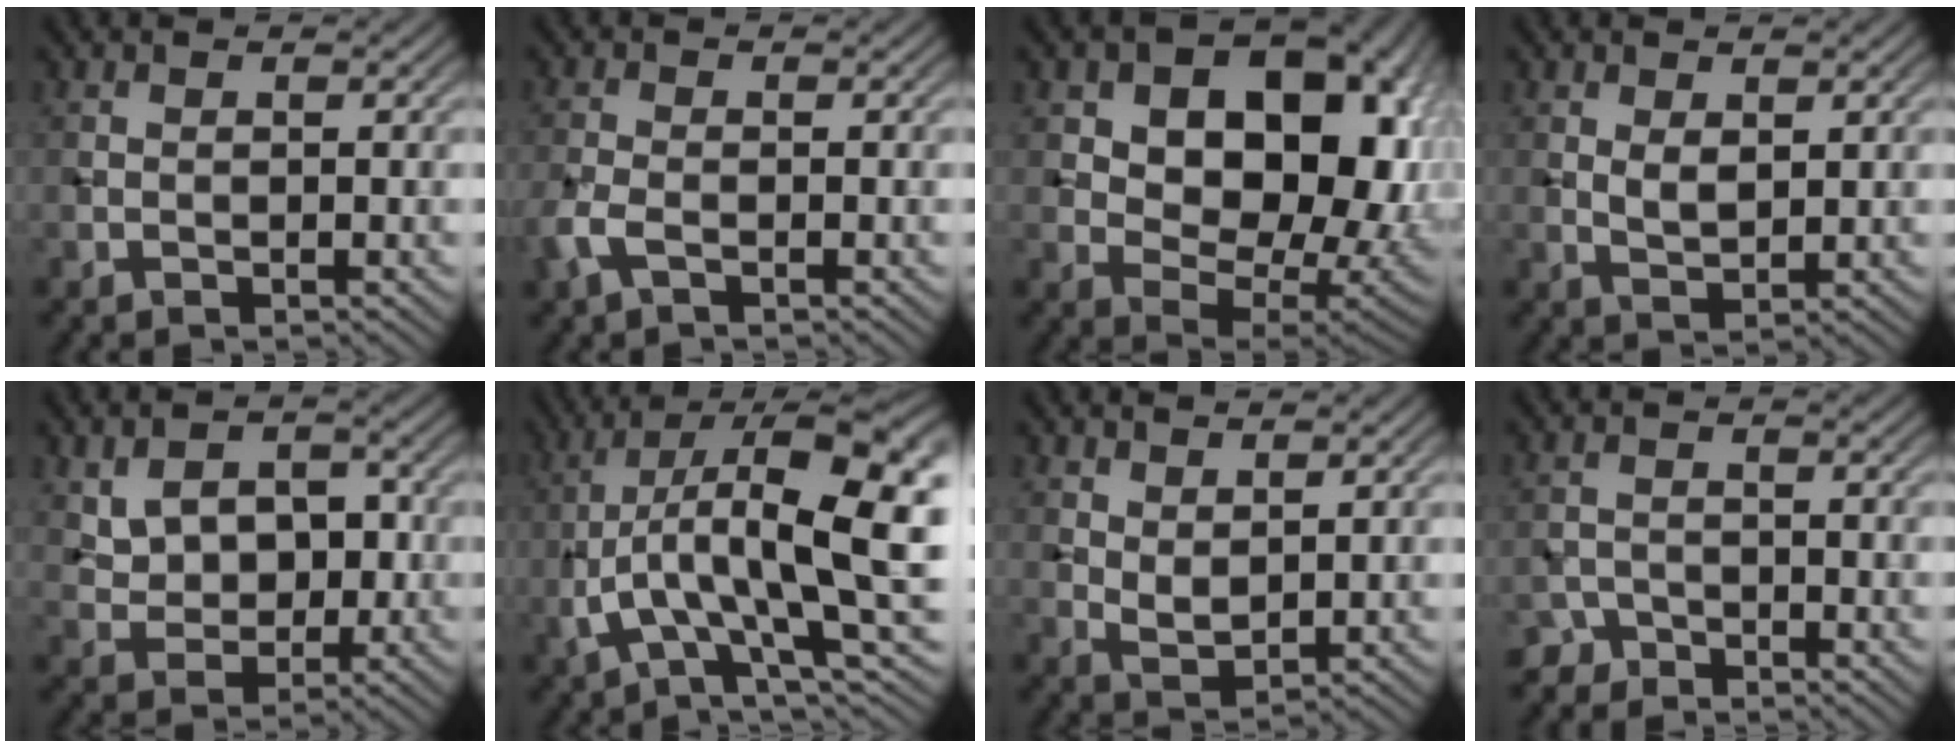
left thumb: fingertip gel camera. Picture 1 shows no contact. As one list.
[{"total": 3.0, "force": [-1.4, 1.3, 2.3], "torque": [-0.063, -0.003, -0.036]}, {"total": 18.6, "force": [5.1, 12.3, 13.0], "torque": [-0.190, 0.028, 0.083]}, {"total": 2.4, "force": [0.9, 1.2, 1.8], "torque": [-0.040, -0.005, 0.022]}, {"total": 6.4, "force": [0.7, 4.7, 4.2], "torque": [-0.089, 0.000, 0.023]}, {"total": 14.6, "force": [-0.5, 3.7, 14.1], "torque": [-0.254, 0.012, -0.004]}, {"total": 3.2, "force": [1.9, 1.6, 2.0], "torque": [-0.048, -0.004, 0.043]}, {"total": 2.1, "force": [-1.9, 0.8, -0.3], "torque": [0.011, 0.004, -0.043]}]